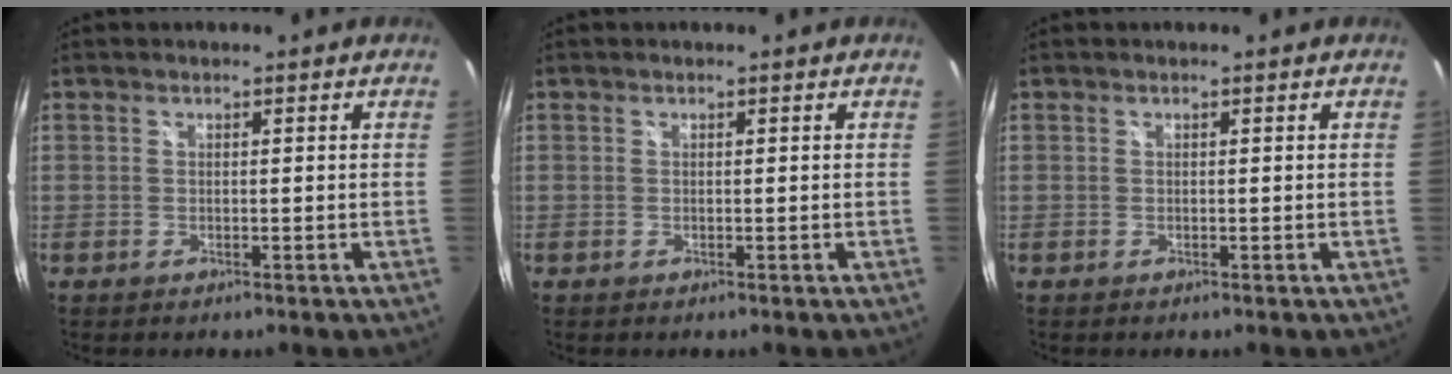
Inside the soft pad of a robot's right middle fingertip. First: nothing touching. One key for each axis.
{"total": 0.0}
{"total": 0.0}